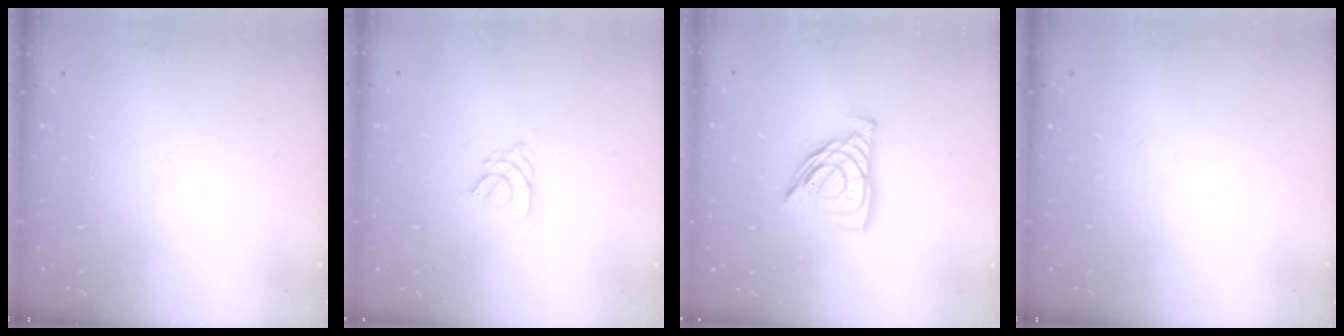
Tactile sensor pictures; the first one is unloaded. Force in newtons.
{"total": 2.8, "press": 2.7, "slide": 0.5}
{"total": 10.7, "press": 10.6, "slide": 1.2}
{"total": 0.0}